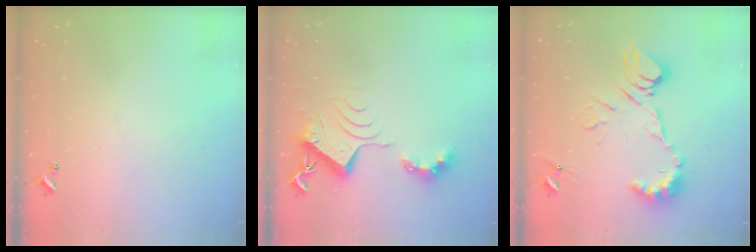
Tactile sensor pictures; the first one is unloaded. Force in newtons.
{"total": 8.5, "press": 8.5, "slide": 0.9}
{"total": 13.4, "press": 13.3, "slide": 1.4}